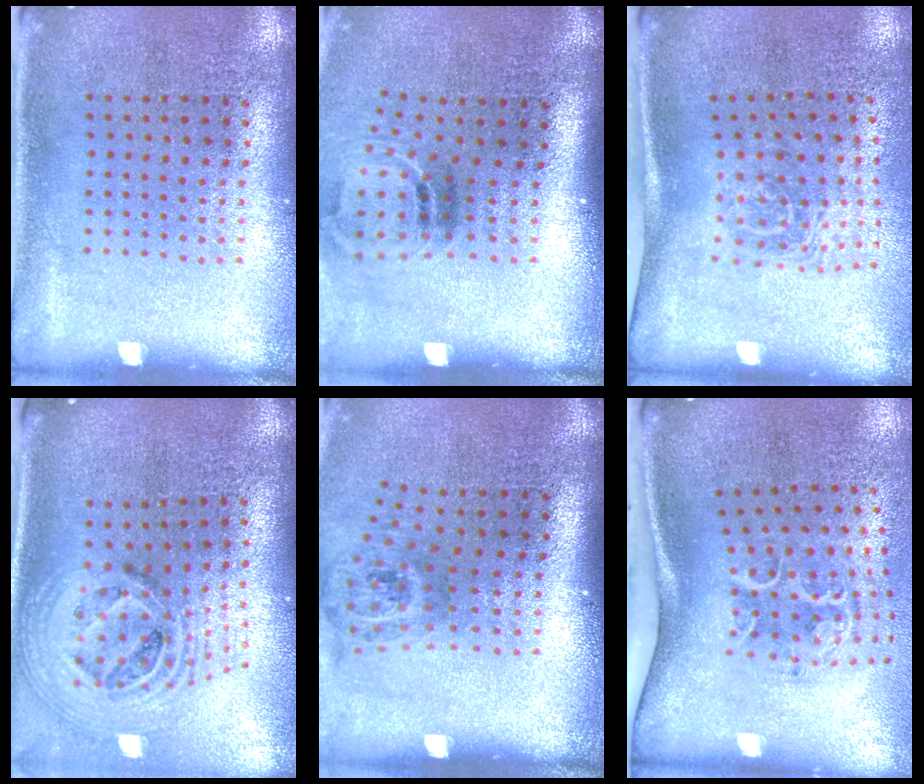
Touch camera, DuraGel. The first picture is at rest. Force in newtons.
{"total": 1.9, "press": 1.1, "slide": 1.5}
{"total": 1.7, "press": 1.1, "slide": 1.3}
{"total": 2.7, "press": 1.9, "slide": 1.9}
{"total": 2.0, "press": 1.4, "slide": 1.5}
{"total": 2.1, "press": 1.3, "slide": 1.6}